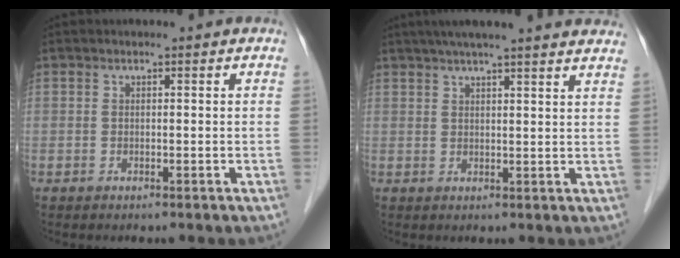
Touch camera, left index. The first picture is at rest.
{"total": 18.1, "force": [15.8, 0.8, 8.9], "torque": [-0.133, 0.031, 0.196]}